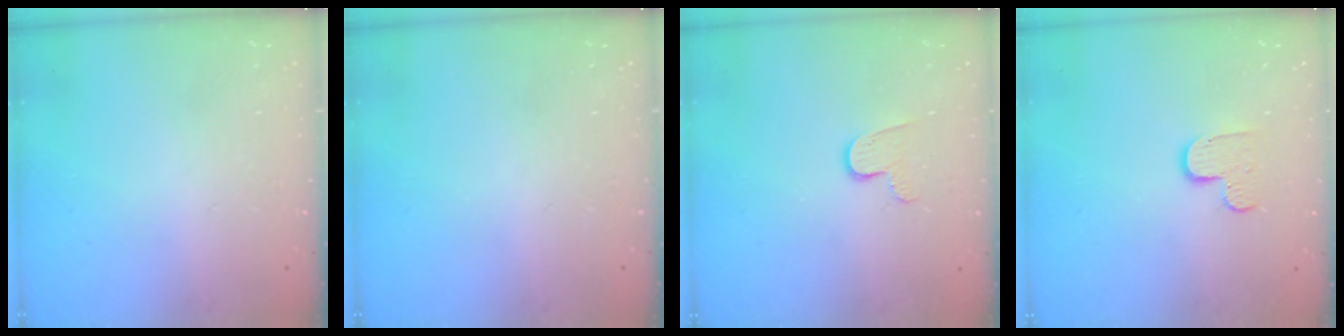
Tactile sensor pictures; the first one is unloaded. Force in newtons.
{"total": 0.0}
{"total": 6.5, "press": 6.4, "slide": 0.6}
{"total": 6.2, "press": 6.2, "slide": 0.3}